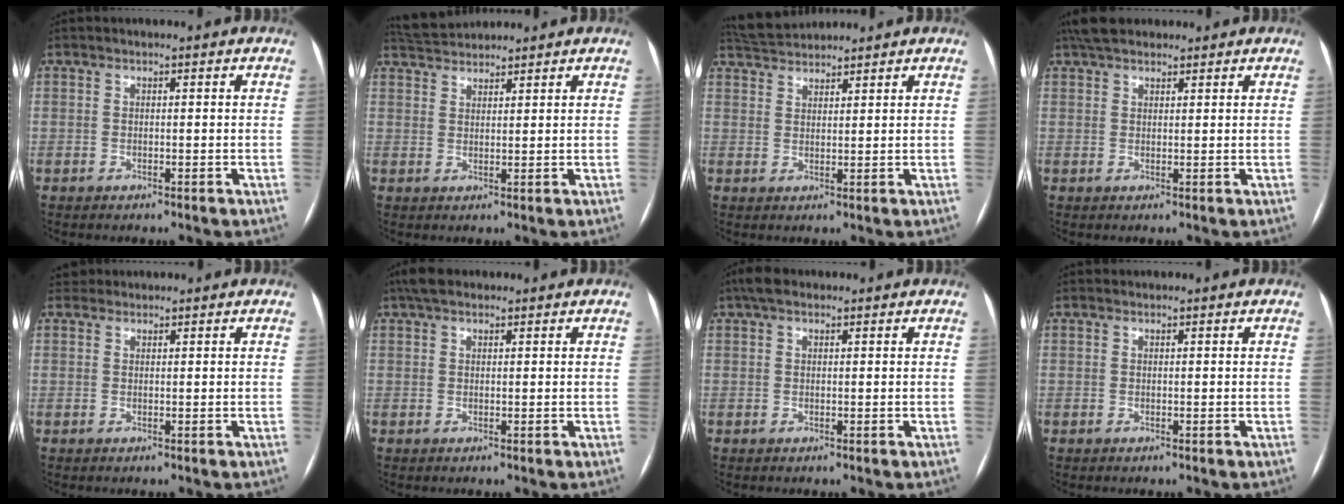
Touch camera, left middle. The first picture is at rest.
{"total": 4.5, "force": [4.5, 0.3, 0.4], "torque": [-0.015, 0.027, 0.084]}
{"total": 5.0, "force": [4.9, 0.3, 0.6], "torque": [-0.018, 0.028, 0.092]}
{"total": 5.5, "force": [4.6, 2.1, 2.1], "torque": [-0.034, 0.030, 0.082]}
{"total": 1.5, "force": [1.3, 0.7, -0.5], "torque": [0.007, 0.013, 0.021]}
{"total": 4.3, "force": [3.5, 1.8, 1.9], "torque": [-0.034, 0.027, 0.063]}
{"total": 2.9, "force": [2.0, 1.3, 1.6], "torque": [-0.035, 0.024, 0.037]}
{"total": 0.0}